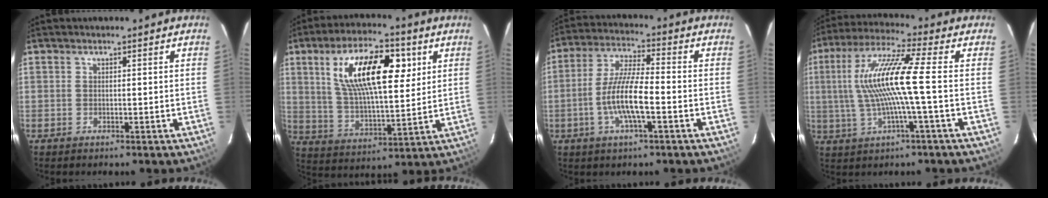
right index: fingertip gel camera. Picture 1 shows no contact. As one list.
[{"total": 17.9, "force": [6.3, 7.0, 15.2], "torque": [-0.271, 0.020, 0.115]}, {"total": 10.2, "force": [-3.2, 1.8, 9.5], "torque": [-0.194, -0.002, -0.061]}, {"total": 12.8, "force": [-0.2, -0.2, 12.8], "torque": [-0.250, 0.008, -0.002]}]